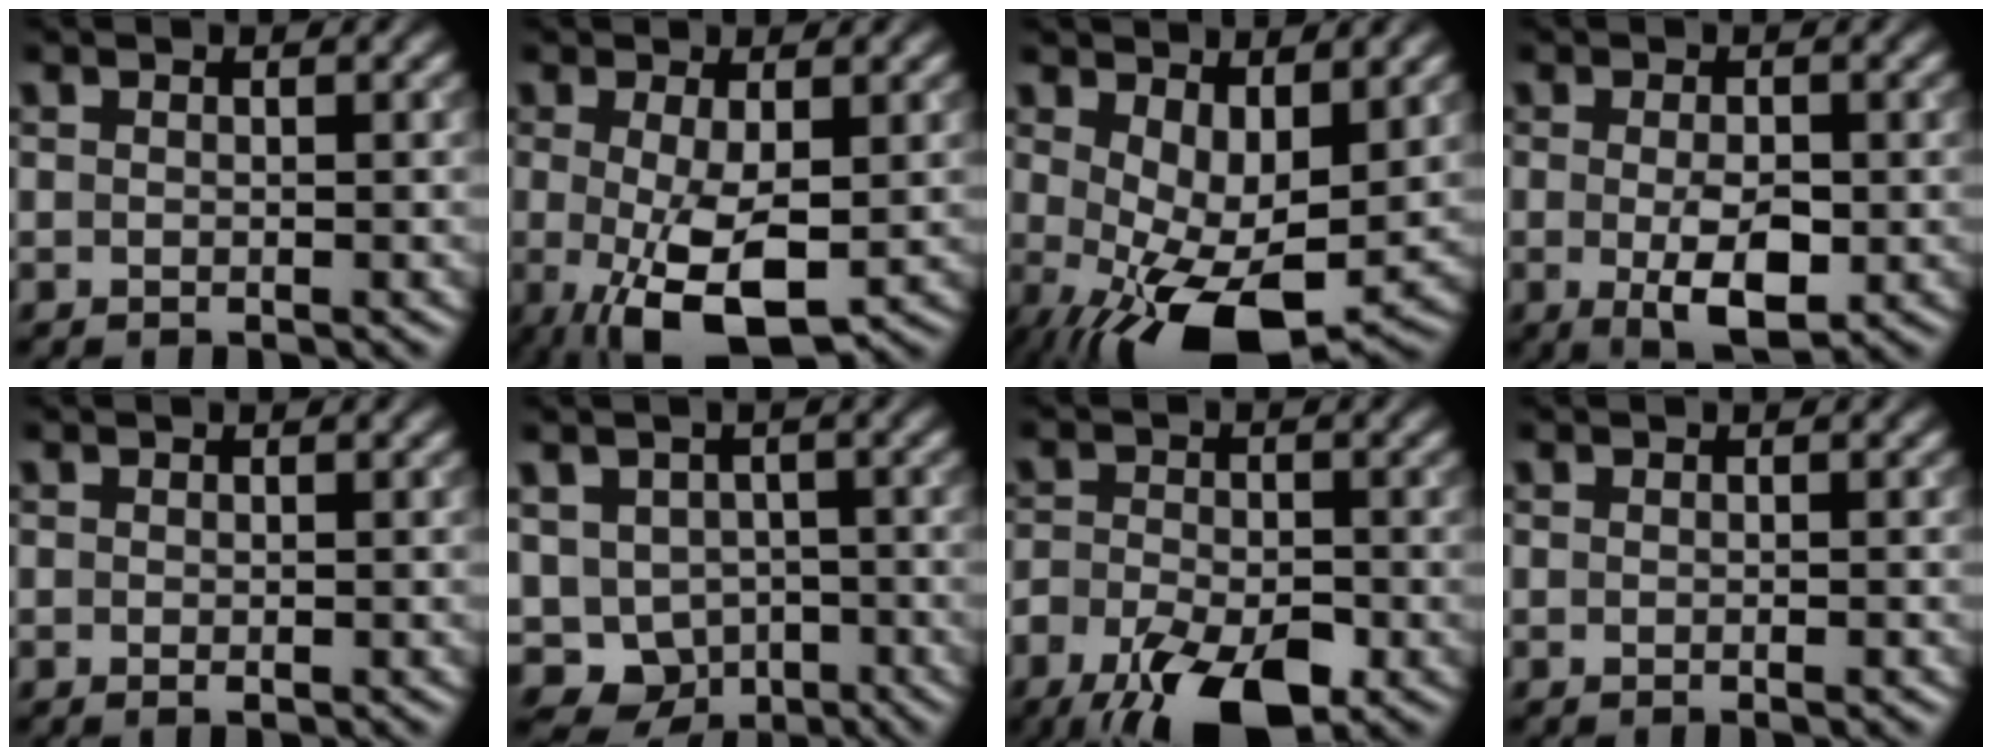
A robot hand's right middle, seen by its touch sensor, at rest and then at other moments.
{"total": 6.3, "force": [-1.0, 2.2, 5.8], "torque": [-0.113, -0.016, -0.013]}
{"total": 10.2, "force": [-1.8, 4.9, 8.7], "torque": [-0.152, -0.019, -0.017]}
{"total": 4.7, "force": [-0.9, 2.1, 4.1], "torque": [-0.075, -0.010, -0.012]}
{"total": 0.7, "force": [-0.2, 0.3, 0.6], "torque": [-0.010, -0.004, -0.002]}
{"total": 7.4, "force": [-2.4, 6.3, 3.1], "torque": [-0.041, -0.019, -0.039]}
{"total": 9.5, "force": [-5.3, 4.4, 6.5], "torque": [-0.136, -0.033, -0.092]}
{"total": 0.9, "force": [-0.3, 0.2, 0.9], "torque": [-0.011, -0.004, -0.004]}